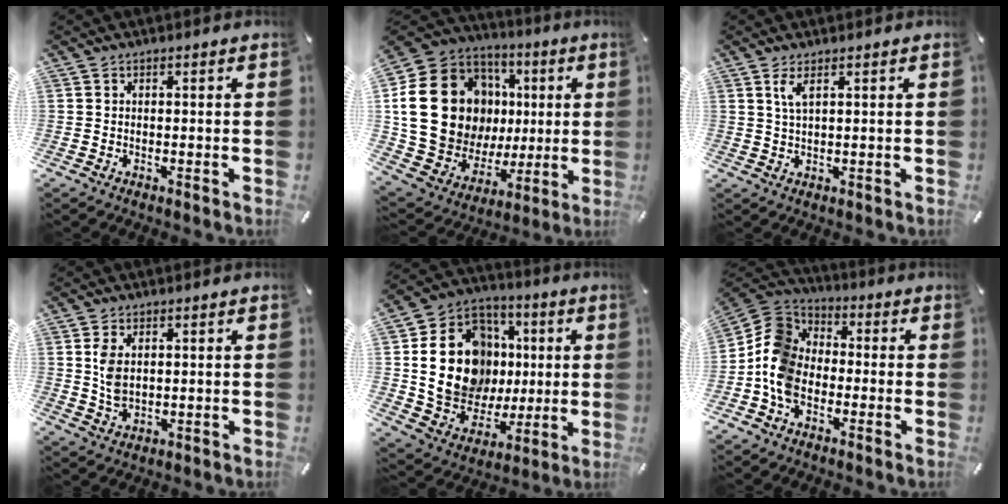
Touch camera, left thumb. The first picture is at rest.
{"total": 23.6, "force": [4.9, 18.8, 13.4], "torque": [-0.265, -0.029, 0.119]}
{"total": 3.3, "force": [1.7, 0.7, 2.7], "torque": [-0.058, 0.003, 0.028]}
{"total": 4.9, "force": [1.2, 2.9, 3.8], "torque": [-0.101, -0.003, 0.015]}
{"total": 20.4, "force": [2.2, 16.7, 11.5], "torque": [-0.222, -0.003, 0.054]}
{"total": 10.7, "force": [-3.9, 8.4, 5.4], "torque": [-0.131, 0.033, -0.076]}